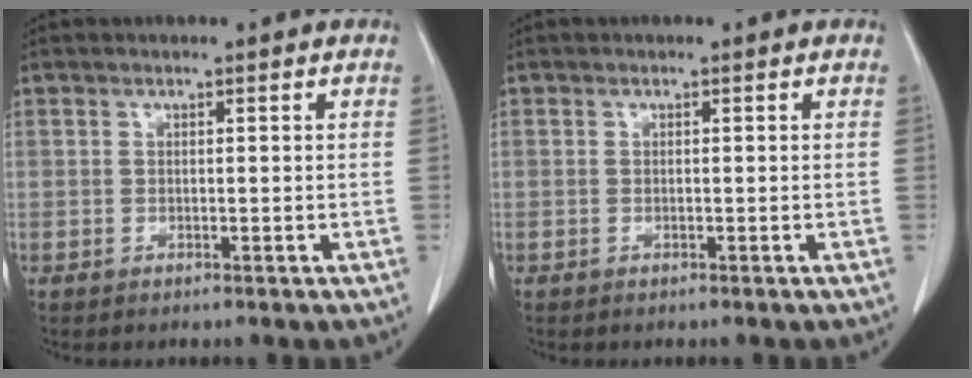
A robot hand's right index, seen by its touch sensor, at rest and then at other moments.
{"total": 0.0}